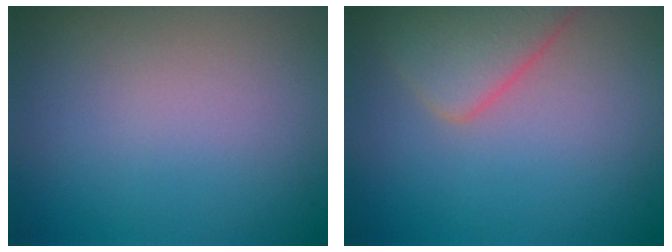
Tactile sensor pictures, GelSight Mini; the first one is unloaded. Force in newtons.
{"total": 3.9, "press": 3.9, "slide": 0.3}